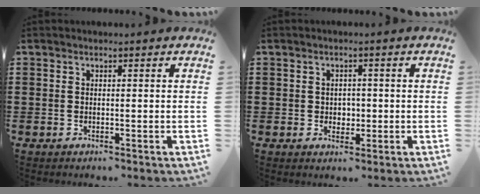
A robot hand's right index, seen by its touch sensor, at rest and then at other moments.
{"total": 1.6, "force": [-0.1, 1.5, 0.6], "torque": [-0.009, 0.005, -0.008]}